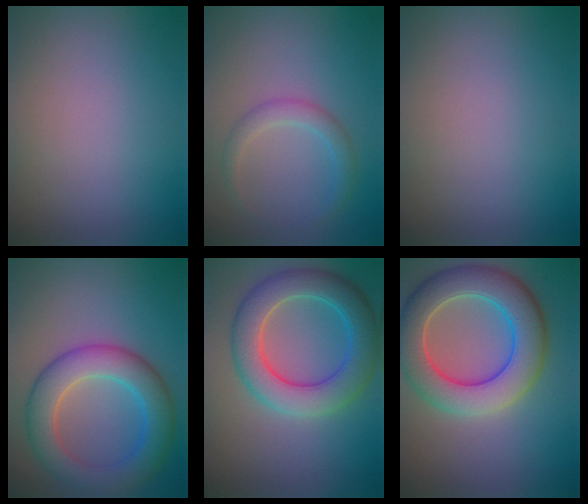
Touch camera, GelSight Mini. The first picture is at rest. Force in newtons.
{"total": 2.0, "press": 2.0, "slide": 0.1}
{"total": 0.0}
{"total": 6.7, "press": 6.7, "slide": 0.1}
{"total": 6.9, "press": 6.9, "slide": 0.5}
{"total": 8.7, "press": 8.6, "slide": 0.6}